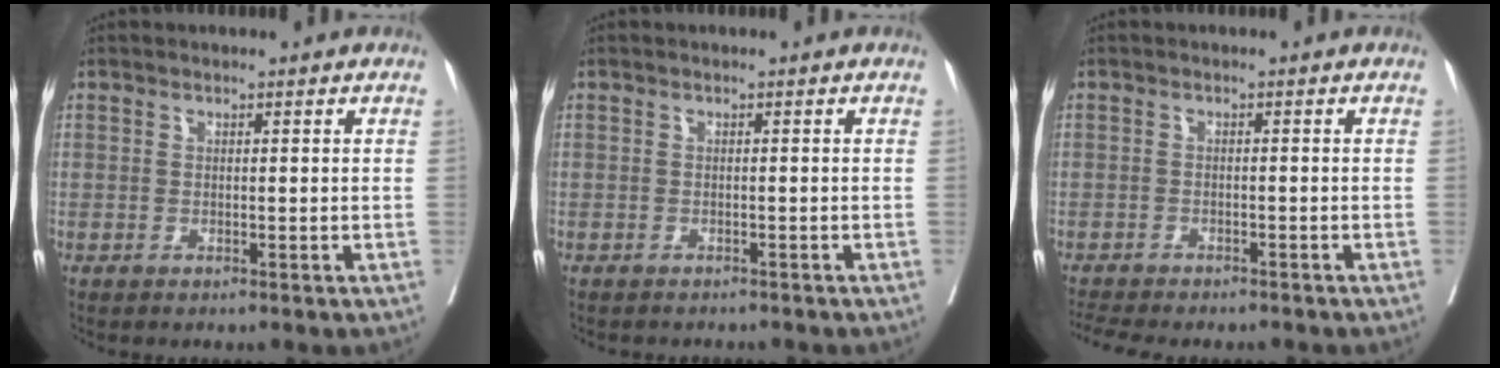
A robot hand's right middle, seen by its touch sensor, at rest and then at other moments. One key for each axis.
{"total": 3.2, "fx": -3.0, "fy": 0.9, "fz": 0.8, "tx": -0.017, "ty": -0.005, "tz": -0.037}
{"total": 7.9, "fx": -7.2, "fy": 1.4, "fz": 3.0, "tx": -0.048, "ty": -0.004, "tz": -0.103}